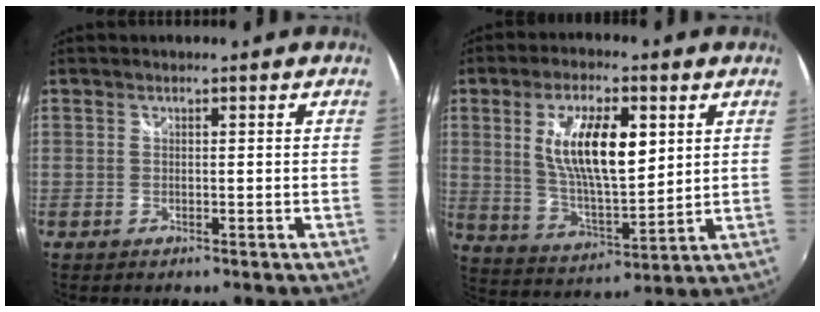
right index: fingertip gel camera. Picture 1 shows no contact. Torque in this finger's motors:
{"motor_torque": [0.55, 0.32, 0.35, 0.19]}